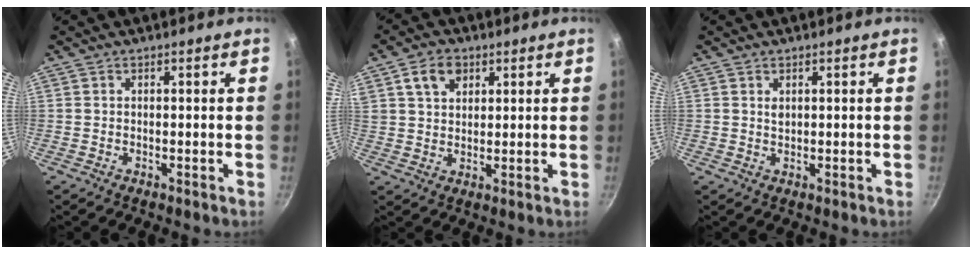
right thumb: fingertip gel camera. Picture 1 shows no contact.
{"total": 6.5, "force": [3.0, 4.5, 3.6], "torque": [-0.049, -0.001, 0.053]}
{"total": 1.2, "force": [0.5, 0.7, 0.7], "torque": [-0.010, -0.001, 0.010]}